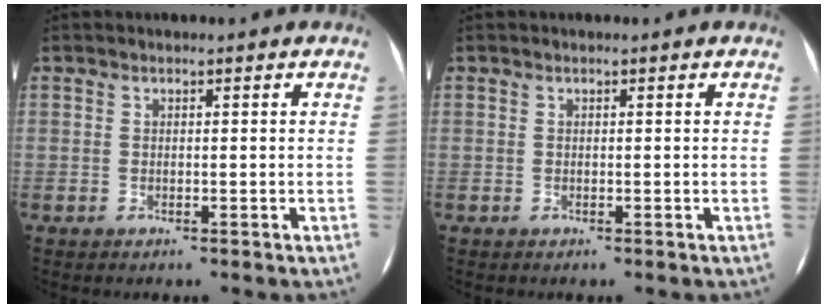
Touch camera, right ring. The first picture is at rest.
{"total": 0.0}